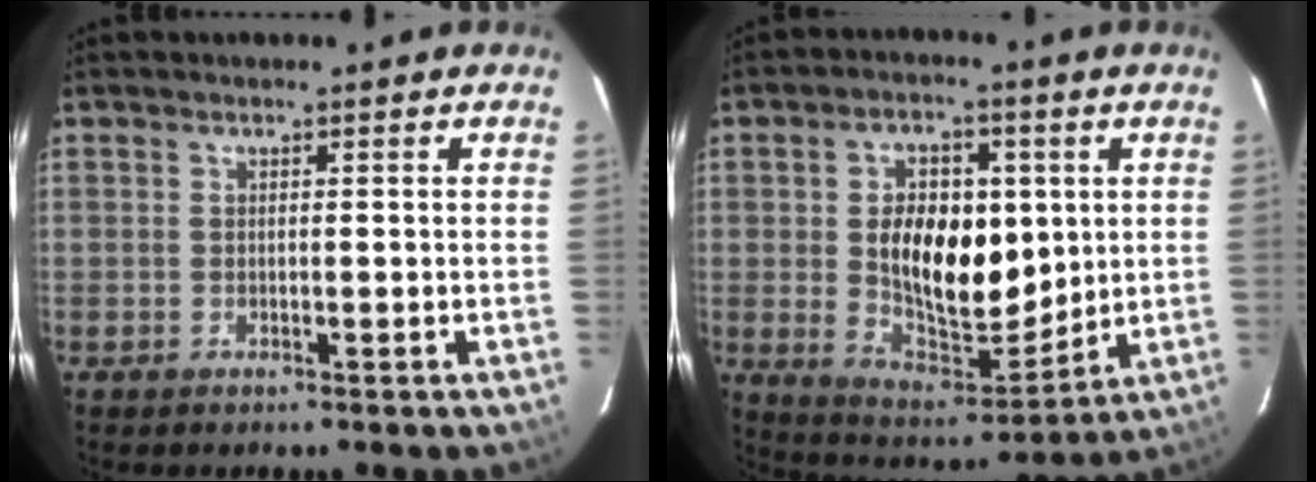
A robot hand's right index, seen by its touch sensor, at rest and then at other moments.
{"total": 15.7, "force": [2.0, 9.4, 12.5], "torque": [-0.224, 0.001, 0.048]}